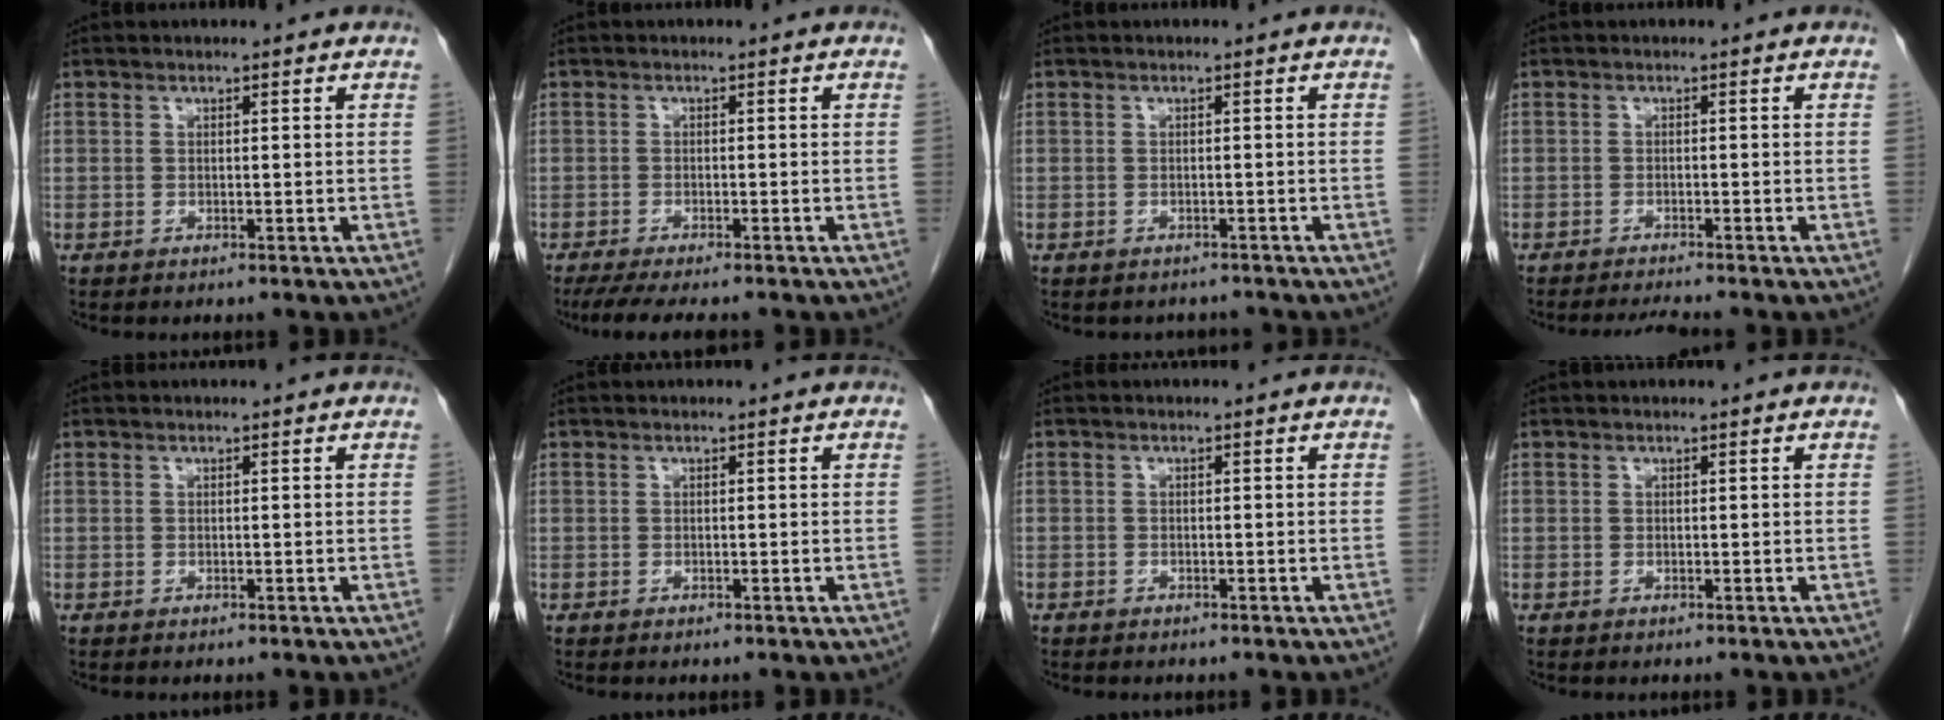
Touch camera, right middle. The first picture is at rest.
{"total": 7.4, "force": [-6.0, 1.1, 4.1], "torque": [-0.062, -0.016, -0.092]}
{"total": 2.4, "force": [-2.2, 1.0, 0.0], "torque": [-0.003, -0.001, -0.030]}
{"total": 2.7, "force": [-2.5, -0.7, 0.7], "torque": [-0.019, -0.014, -0.041]}
{"total": 0.0}
{"total": 0.0}
{"total": 0.8, "force": [-0.6, 0.5, 0.1], "torque": [-0.008, 0.003, -0.011]}
{"total": 0.0}